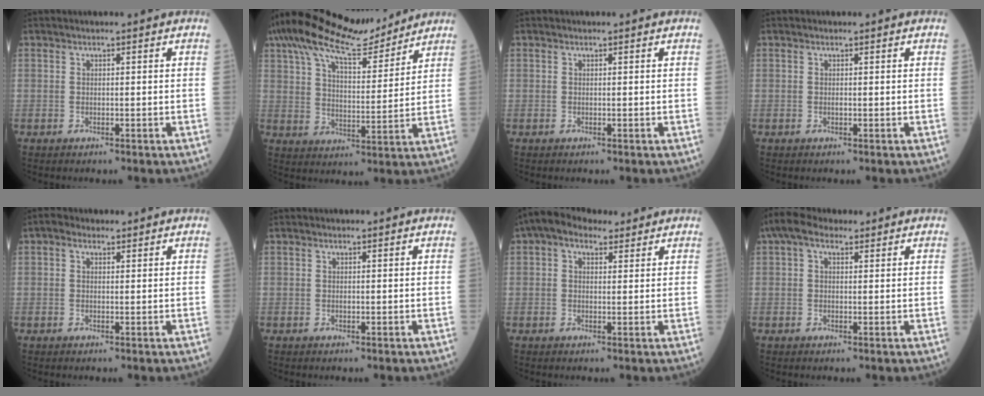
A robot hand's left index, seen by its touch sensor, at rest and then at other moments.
{"total": 14.9, "force": [12.8, 3.1, 6.9], "torque": [-0.128, 0.017, 0.211]}
{"total": 0.0}
{"total": 0.0}
{"total": 1.4, "force": [0.8, 1.0, 0.7], "torque": [-0.016, 0.013, 0.011]}
{"total": 0.0}
{"total": 5.5, "force": [3.5, 3.2, 2.8], "torque": [-0.058, 0.038, 0.061]}
{"total": 4.7, "force": [2.7, 2.5, 2.9], "torque": [-0.066, 0.038, 0.051]}